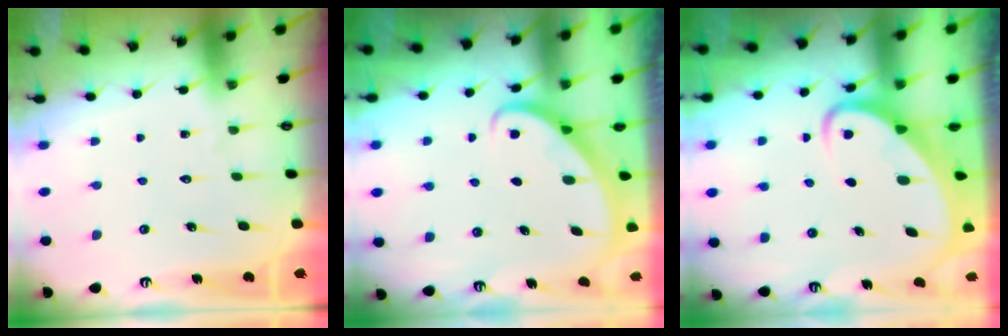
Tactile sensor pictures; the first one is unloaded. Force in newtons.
{"total": 2.7, "press": 2.7, "slide": 0.2}
{"total": 4.1, "press": 4.0, "slide": 0.4}